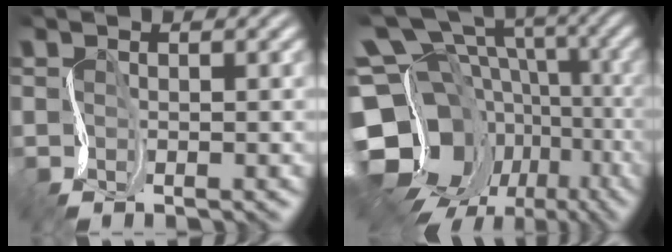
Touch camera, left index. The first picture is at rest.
{"total": 19.0, "force": [-4.1, 15.7, 9.8], "torque": [-0.195, 0.014, -0.065]}